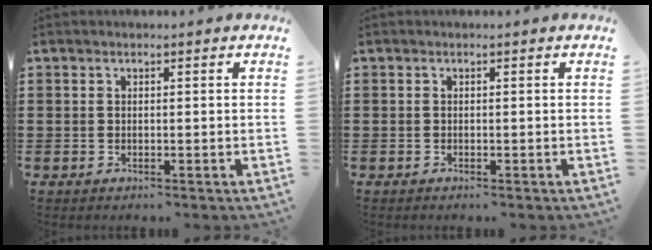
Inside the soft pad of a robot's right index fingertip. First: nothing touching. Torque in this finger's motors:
{"motor_torque": [0.08, -0.06, 0.00, 0.02]}